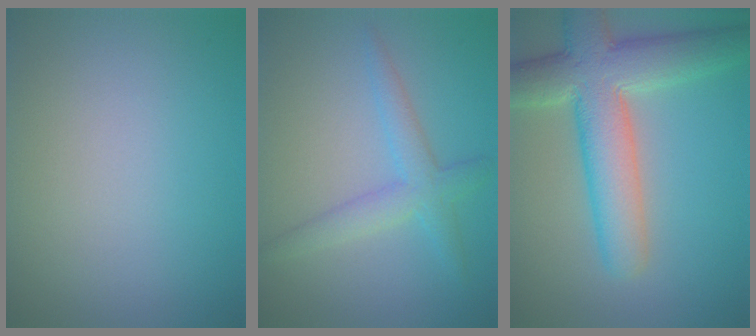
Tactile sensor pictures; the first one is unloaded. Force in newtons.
{"total": 3.0, "press": 3.0, "slide": 0.0}
{"total": 8.4, "press": 8.4, "slide": 0.5}